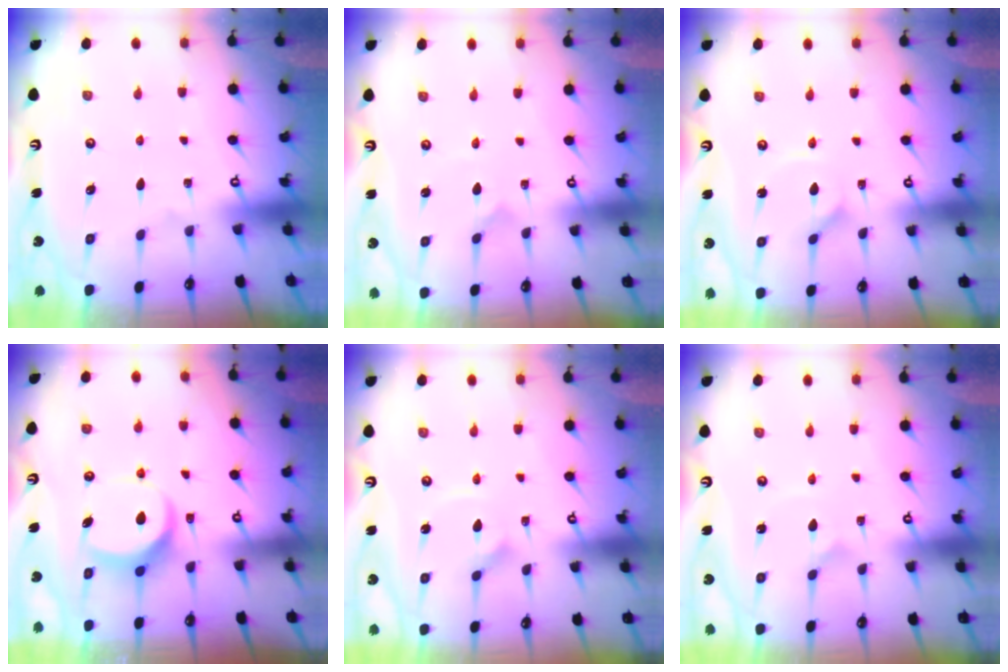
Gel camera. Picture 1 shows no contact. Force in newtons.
{"total": 0.0}
{"total": 1.8, "press": 1.8, "slide": 0.3}
{"total": 8.2, "press": 8.2, "slide": 0.6}
{"total": 2.8, "press": 2.8, "slide": 0.4}
{"total": 1.0, "press": 1.0, "slide": 0.0}